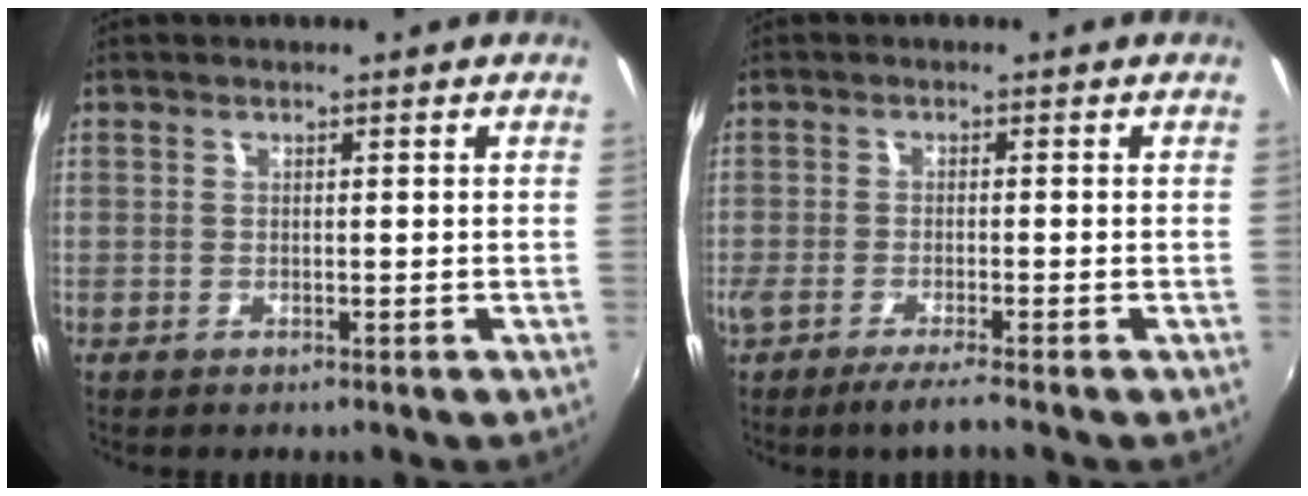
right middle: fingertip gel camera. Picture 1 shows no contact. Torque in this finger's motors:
{"motor_torque": [-0.01, -0.16, 0.14, 0.04]}